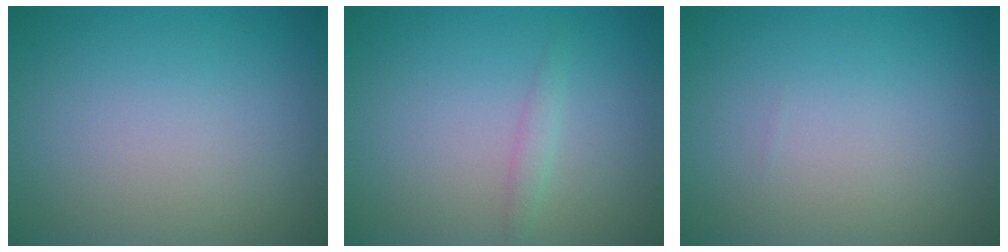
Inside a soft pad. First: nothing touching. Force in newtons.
{"total": 1.0, "press": 1.0, "slide": 0.0}
{"total": 0.0}